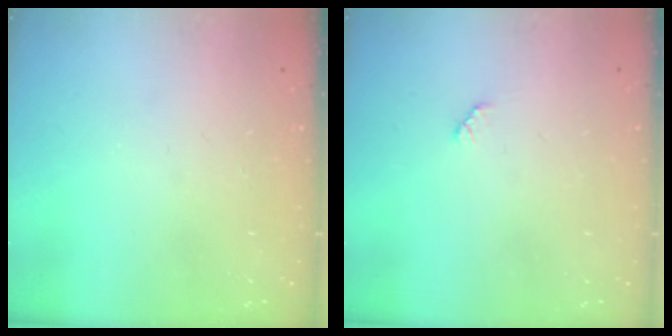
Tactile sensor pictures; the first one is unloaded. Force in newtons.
{"total": 2.5, "press": 2.5, "slide": 0.4}